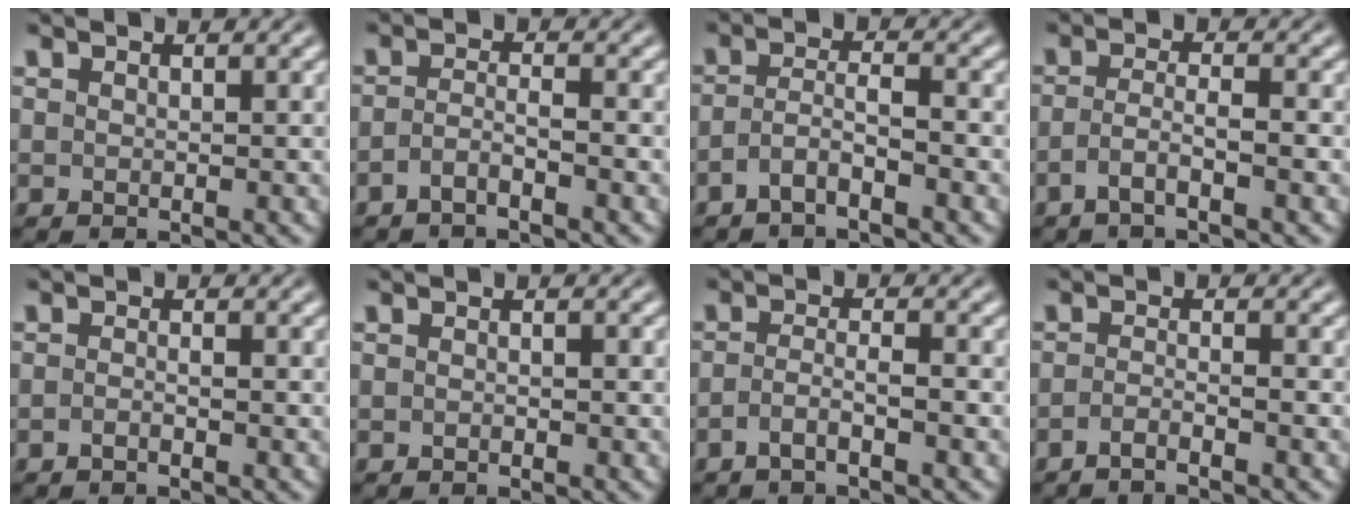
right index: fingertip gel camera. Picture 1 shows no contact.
{"total": 2.3, "force": [-2.1, -0.1, 0.9], "torque": [-0.015, -0.011, -0.034]}
{"total": 2.7, "force": [-2.2, 0.5, 1.6], "torque": [-0.025, -0.010, -0.037]}
{"total": 2.6, "force": [-2.0, -0.1, 1.7], "torque": [-0.034, -0.015, -0.029]}
{"total": 1.1, "force": [-1.0, -0.3, 0.4], "torque": [-0.002, -0.001, -0.019]}
{"total": 0.5, "force": [-0.4, -0.2, 0.1], "torque": [-0.005, -0.001, -0.007]}
{"total": 2.4, "force": [-2.0, -0.2, 1.3], "torque": [-0.022, -0.012, -0.032]}
{"total": 2.3, "force": [-2.1, -0.6, 0.8], "torque": [-0.010, -0.005, -0.036]}